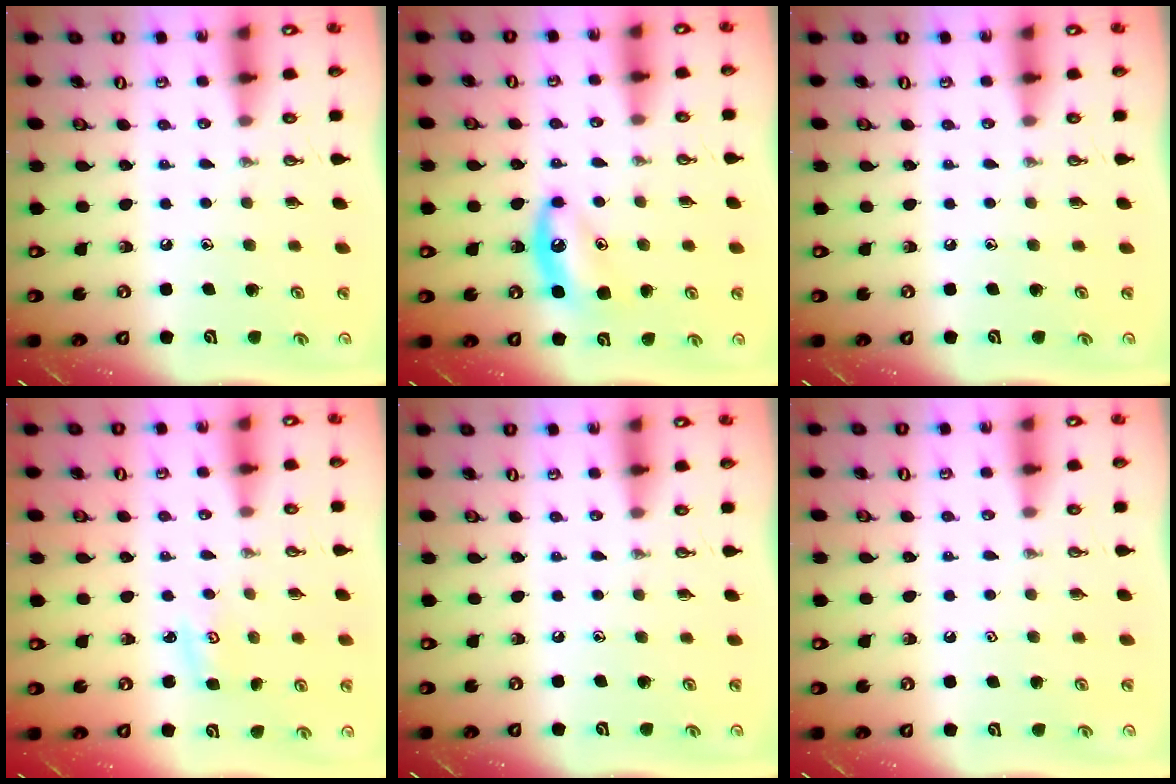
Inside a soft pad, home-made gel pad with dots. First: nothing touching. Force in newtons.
{"total": 8.3, "press": 8.2, "slide": 0.8}
{"total": 0.0}
{"total": 2.8, "press": 2.8, "slide": 0.2}
{"total": 0.0}
{"total": 0.8, "press": 0.2, "slide": 0.7}